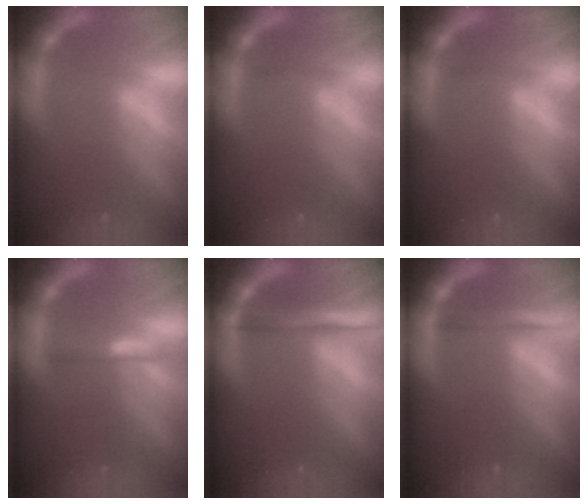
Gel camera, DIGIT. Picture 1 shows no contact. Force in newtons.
{"total": 0.9}
{"total": 0.9}
{"total": 1.4}
{"total": 3.5}
{"total": 2.5}